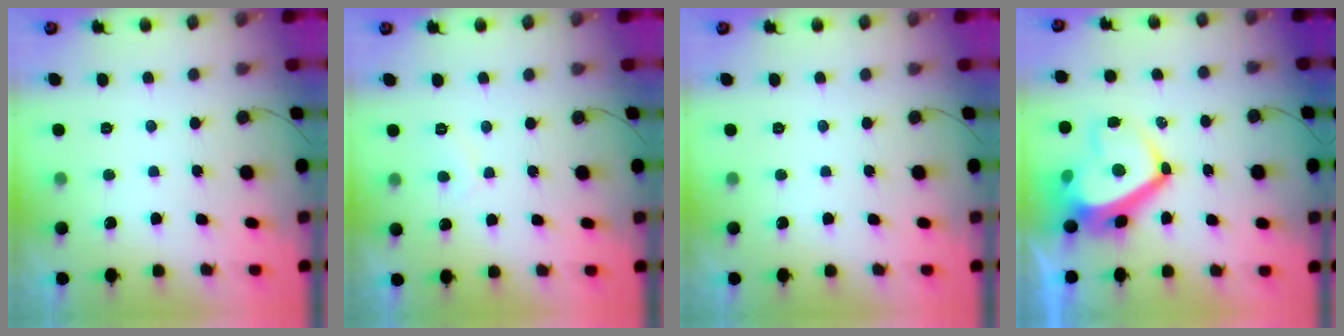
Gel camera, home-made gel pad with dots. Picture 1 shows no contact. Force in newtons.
{"total": 3.6, "press": 3.6, "slide": 0.4}
{"total": 0.0}
{"total": 10.5, "press": 10.2, "slide": 2.5}